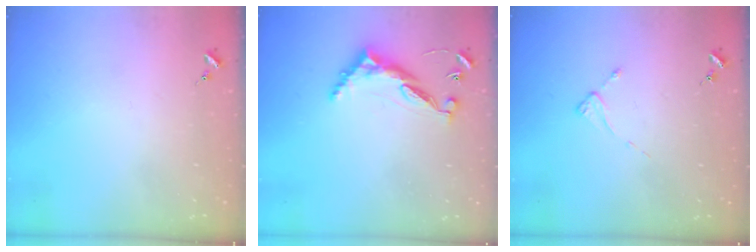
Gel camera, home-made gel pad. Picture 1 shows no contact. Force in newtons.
{"total": 9.8, "press": 9.7, "slide": 1.0}
{"total": 2.4, "press": 2.4, "slide": 0.3}